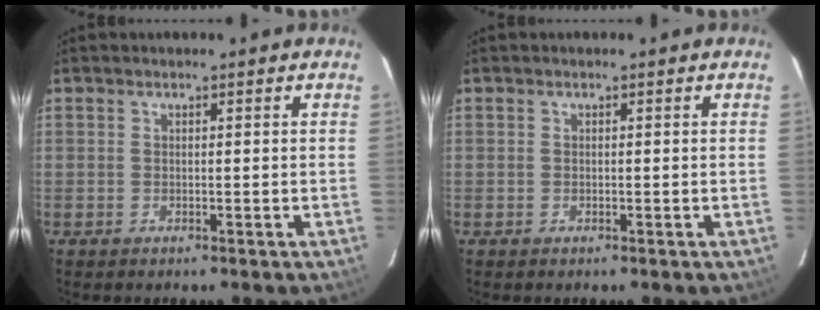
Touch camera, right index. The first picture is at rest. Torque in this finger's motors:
{"motor_torque": [0.08, 0.05, 0.04, 0.01]}